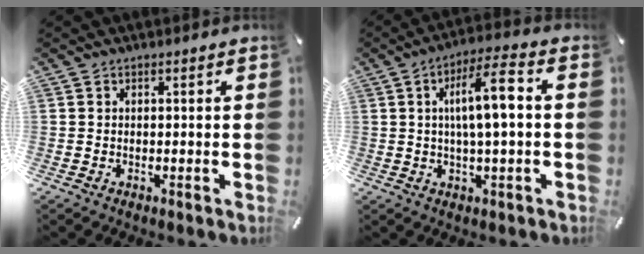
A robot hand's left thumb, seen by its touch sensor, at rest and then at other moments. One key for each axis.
{"total": 10.6, "fx": 1.5, "fy": 2.6, "fz": 10.2, "tx": -0.180, "ty": 0.011, "tz": 0.020}